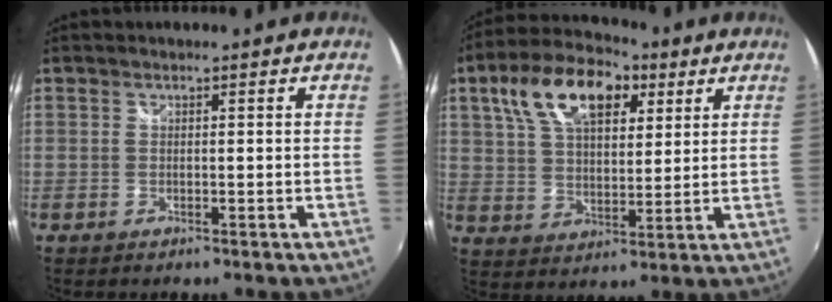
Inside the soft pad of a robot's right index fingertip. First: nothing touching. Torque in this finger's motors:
{"motor_torque": [1.18, 0.96, 0.63, 0.12]}